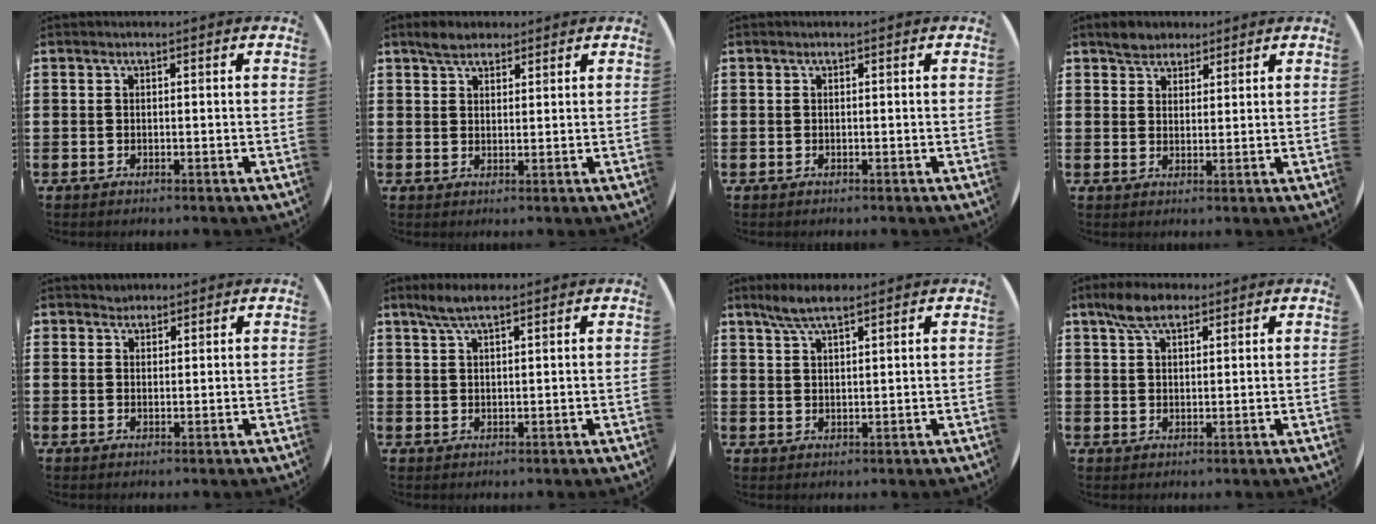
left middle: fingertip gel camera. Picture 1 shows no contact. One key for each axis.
{"total": 2.9, "fx": 2.5, "fy": 1.3, "fz": 0.7, "tx": -0.009, "ty": 0.005, "tz": 0.045}
{"total": 0.0}
{"total": 3.2, "fx": 2.8, "fy": 1.6, "fz": -0.2, "tx": 0.003, "ty": 0.003, "tz": 0.053}
{"total": 1.6, "fx": 1.5, "fy": 0.5, "fz": -0.3, "tx": 0.002, "ty": 0.001, "tz": 0.030}
{"total": 3.1, "fx": 2.4, "fy": 0.5, "fz": 1.9, "tx": -0.041, "ty": 0.004, "tz": 0.043}
{"total": 4.0, "fx": 3.2, "fy": 0.7, "fz": 2.3, "tx": -0.051, "ty": 0.002, "tz": 0.058}
{"total": 5.0, "fx": 3.7, "fy": 2.2, "fz": 2.5, "tx": -0.048, "ty": 0.002, "tz": 0.067}